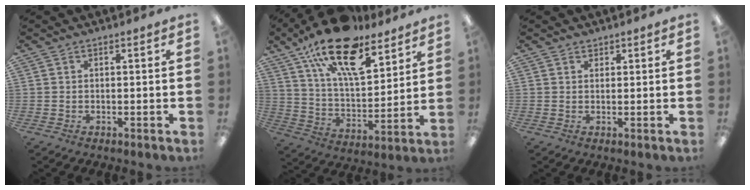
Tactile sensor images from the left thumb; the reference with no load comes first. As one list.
[{"total": 21.2, "force": [14.0, 8.9, 13.3], "torque": [-0.217, -0.077, 0.242]}, {"total": 1.3, "force": [1.0, 0.7, -0.1], "torque": [0.010, -0.003, 0.018]}]